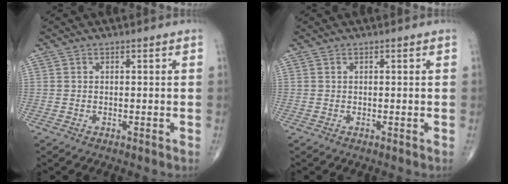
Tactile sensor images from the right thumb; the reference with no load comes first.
{"total": 0.0}